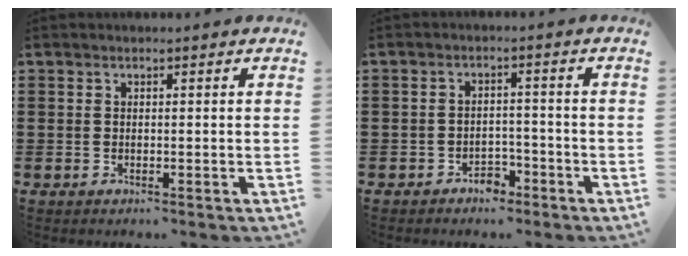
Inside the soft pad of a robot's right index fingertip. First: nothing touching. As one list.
[{"total": 2.6, "force": [-2.3, 1.1, 0.6], "torque": [-0.018, 0.002, -0.047]}]